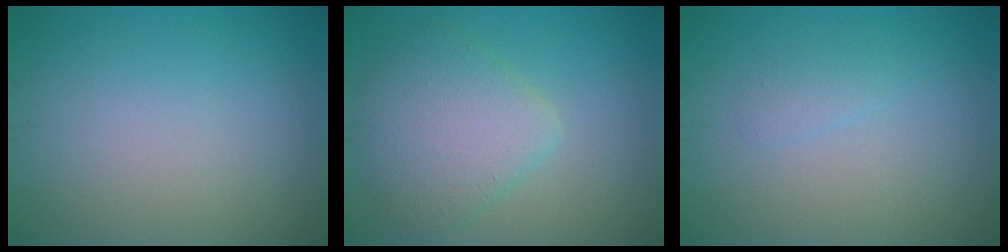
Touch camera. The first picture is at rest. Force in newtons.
{"total": 5.0, "press": 5.0, "slide": 0.2}
{"total": 1.0, "press": 1.0, "slide": 0.1}